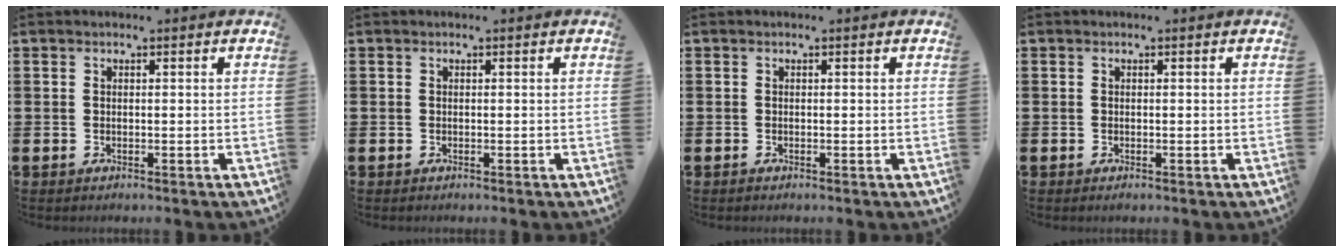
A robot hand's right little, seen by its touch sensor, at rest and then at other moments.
{"total": 0.0}
{"total": 0.0}
{"total": 0.0}